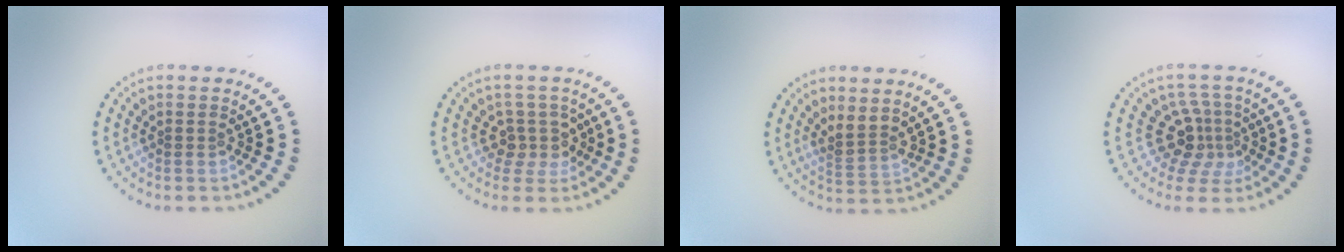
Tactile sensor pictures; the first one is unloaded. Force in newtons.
{"total": 2.4, "press": 1.9, "slide": 1.5}
{"total": 2.1, "press": 1.5, "slide": 1.4}
{"total": 3.7, "press": 2.6, "slide": 2.6}